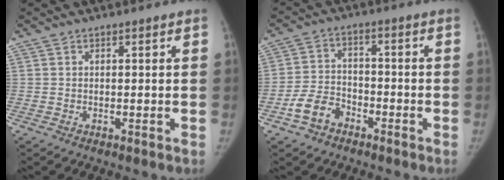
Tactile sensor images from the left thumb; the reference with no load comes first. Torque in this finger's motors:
{"motor_torque": [-0.87, 0.62, 0.32, -0.19, 0.07]}